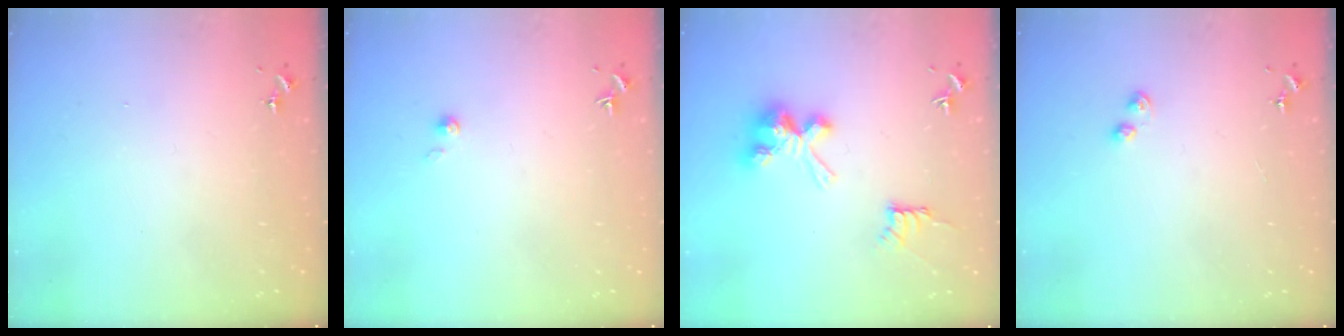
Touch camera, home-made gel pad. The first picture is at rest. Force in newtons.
{"total": 2.2, "press": 2.2, "slide": 0.2}
{"total": 10.5, "press": 10.5, "slide": 0.1}
{"total": 3.0, "press": 2.9, "slide": 0.6}